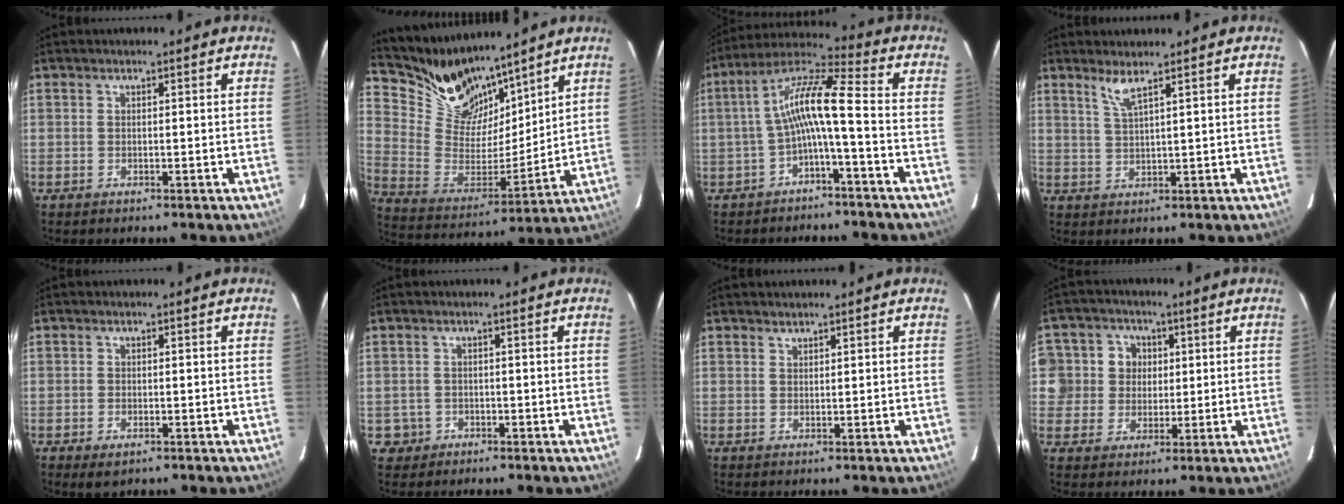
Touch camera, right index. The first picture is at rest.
{"total": 15.5, "force": [12.9, 7.2, 4.6], "torque": [-0.124, -0.007, 0.254]}
{"total": 9.6, "force": [-2.3, 0.8, 9.3], "torque": [-0.200, 0.025, -0.046]}
{"total": 3.1, "force": [2.2, -0.4, 2.1], "torque": [-0.046, -0.005, 0.045]}
{"total": 2.5, "force": [-1.4, 1.5, 1.5], "torque": [-0.030, -0.007, -0.022]}
{"total": 3.1, "force": [-1.0, 3.0, 0.1], "torque": [-0.009, 0.012, -0.010]}
{"total": 0.7, "force": [0.7, 0.2, 0.0], "torque": [-0.001, 0.002, 0.015]}
{"total": 8.4, "force": [1.3, 8.1, 1.6], "torque": [-0.042, 0.022, 0.018]}